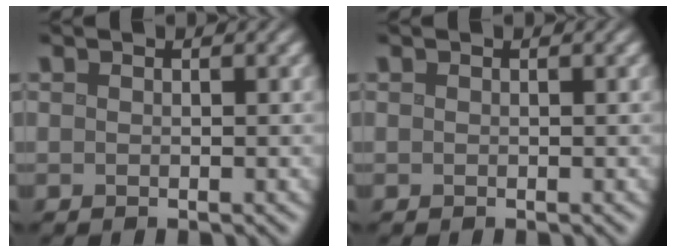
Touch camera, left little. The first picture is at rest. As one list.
[{"total": 0.0}]